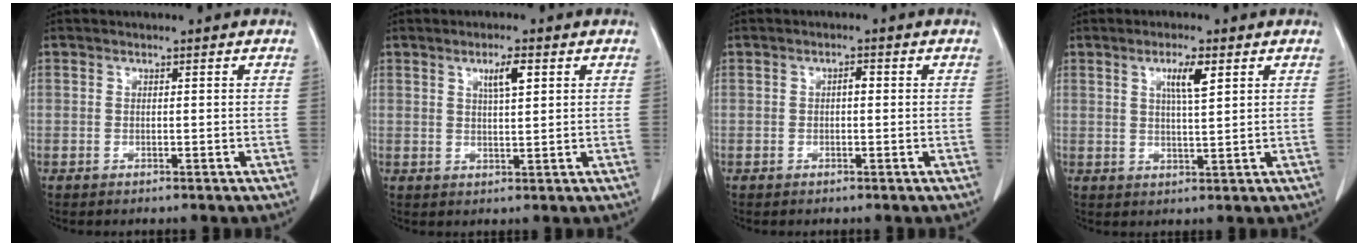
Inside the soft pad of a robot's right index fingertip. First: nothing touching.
{"total": 3.6, "force": [1.7, 0.4, 3.1], "torque": [-0.054, 0.000, 0.029]}
{"total": 1.1, "force": [0.0, 0.3, 1.1], "torque": [-0.015, 0.003, 0.000]}
{"total": 4.4, "force": [2.0, 0.2, 3.9], "torque": [-0.070, -0.001, 0.036]}